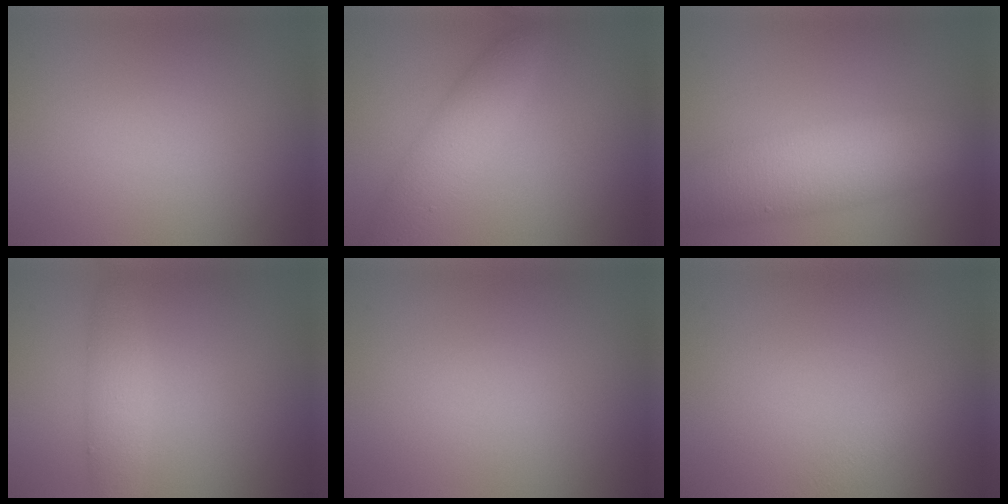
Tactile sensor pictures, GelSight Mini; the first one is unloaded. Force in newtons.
{"total": 3.4, "press": 3.4, "slide": 0.1}
{"total": 7.8, "press": 7.8, "slide": 0.5}
{"total": 2.4, "press": 2.4, "slide": 0.2}
{"total": 0.0}
{"total": 1.5, "press": 1.5, "slide": 0.0}